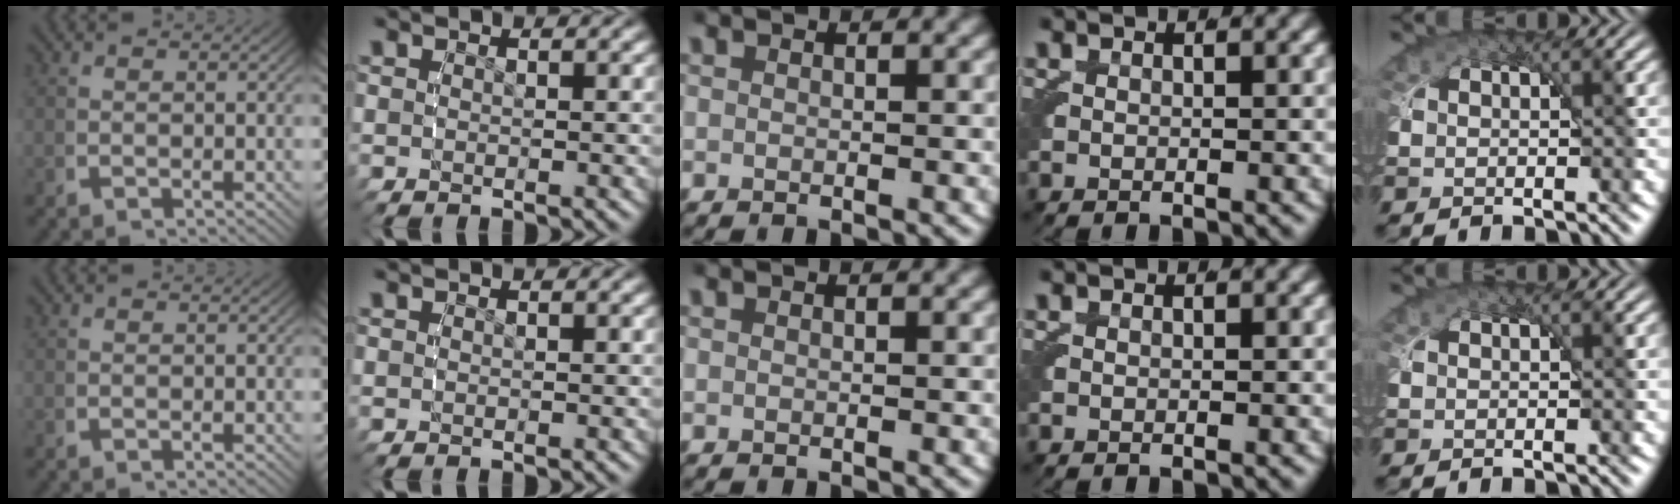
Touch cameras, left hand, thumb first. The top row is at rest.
{}